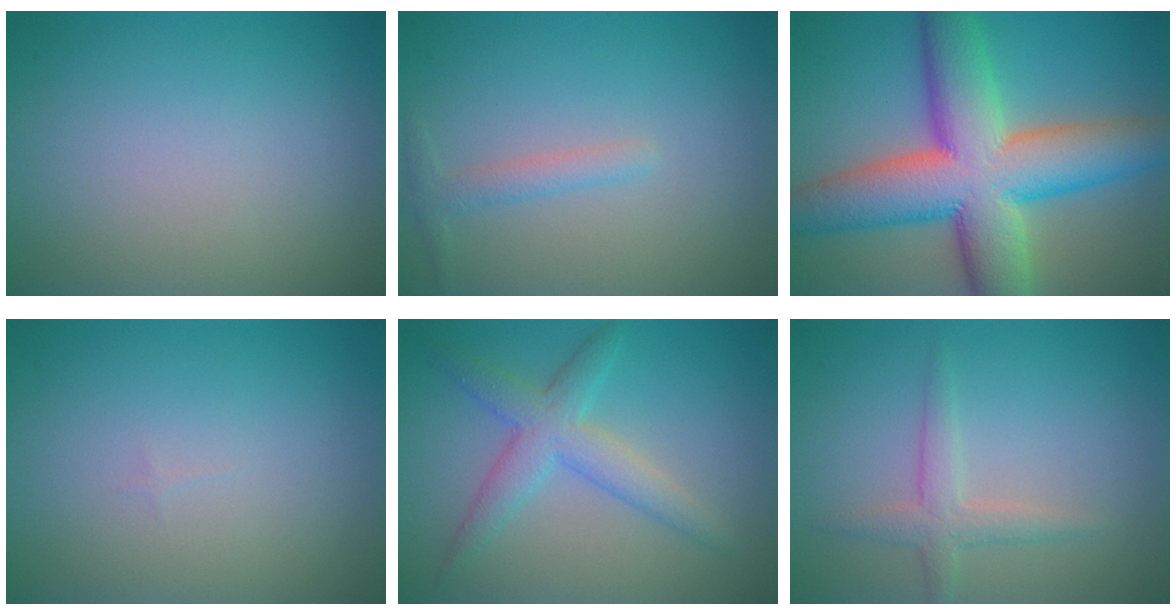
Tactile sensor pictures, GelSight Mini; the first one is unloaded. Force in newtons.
{"total": 1.5, "press": 1.5, "slide": 0.0}
{"total": 13.3, "press": 13.3, "slide": 0.6}
{"total": 0.0}
{"total": 3.9, "press": 3.9, "slide": 0.0}
{"total": 2.1, "press": 2.1, "slide": 0.1}